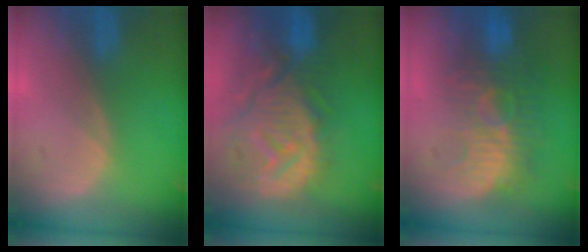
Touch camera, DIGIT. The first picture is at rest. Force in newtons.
{"total": 13.0, "press": 11.4, "slide": 6.3}
{"total": 9.3, "press": 8.8, "slide": 2.9}